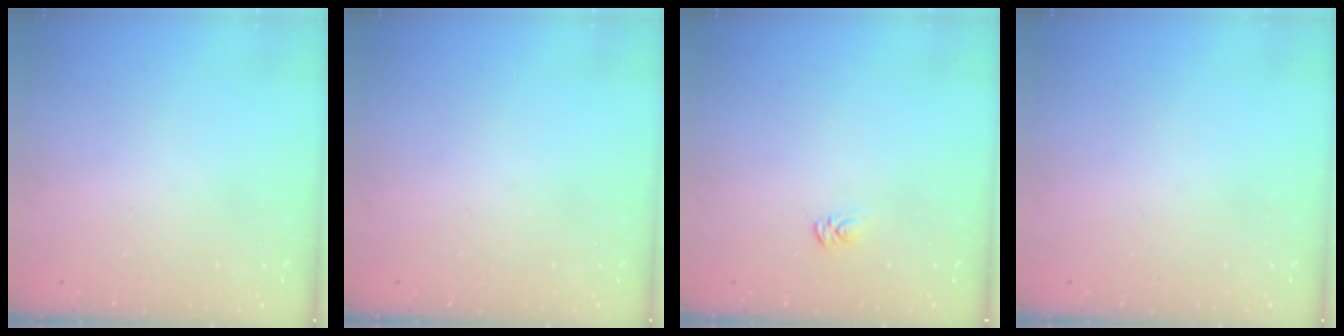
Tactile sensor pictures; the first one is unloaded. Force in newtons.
{"total": 0.0}
{"total": 2.5, "press": 2.5, "slide": 0.1}
{"total": 0.0}